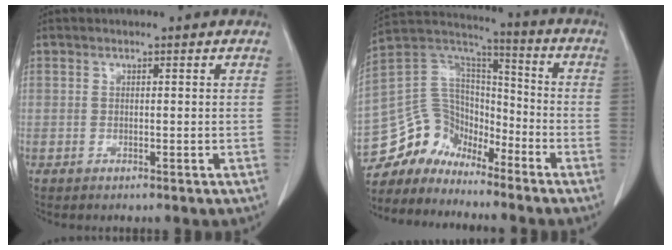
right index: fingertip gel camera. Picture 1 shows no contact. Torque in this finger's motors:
{"motor_torque": [-0.31, -0.16, -0.03, -0.06]}